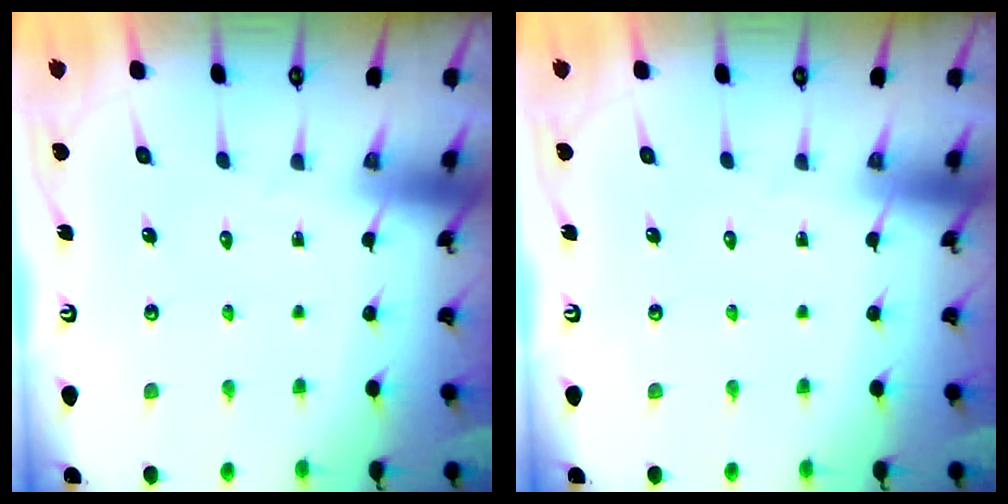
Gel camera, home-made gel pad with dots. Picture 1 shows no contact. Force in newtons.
{"total": 0.0}